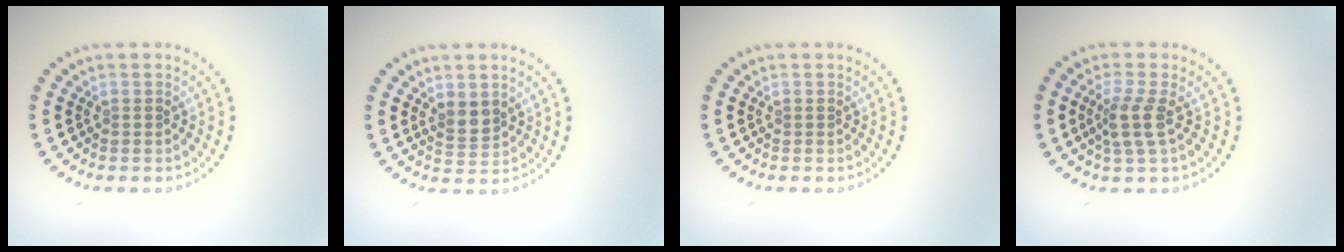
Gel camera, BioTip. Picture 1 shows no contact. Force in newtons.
{"total": 2.0, "press": 1.7, "slide": 1.0}
{"total": 0.0}
{"total": 2.4, "press": 1.9, "slide": 1.5}